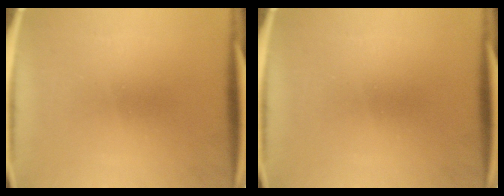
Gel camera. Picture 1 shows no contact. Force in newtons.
{"total": 0.0}